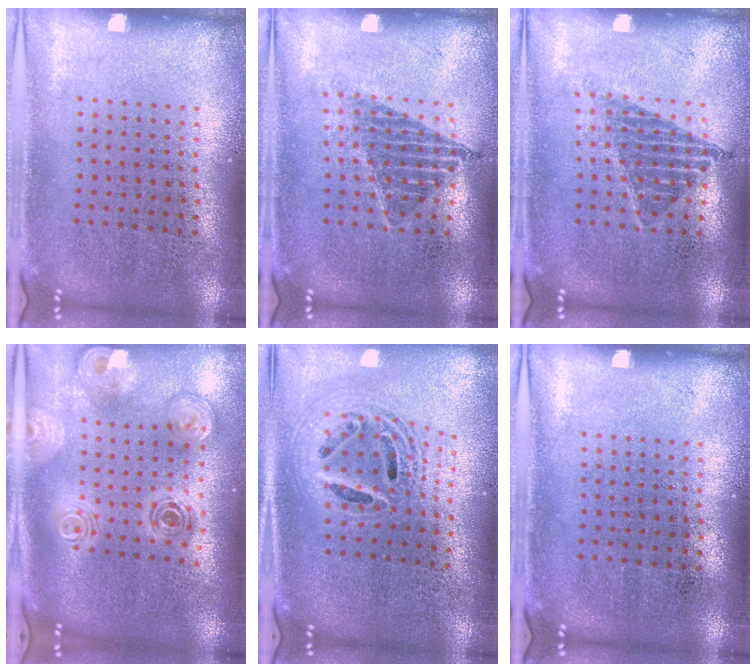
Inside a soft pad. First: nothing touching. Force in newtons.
{"total": 1.1, "press": 0.9, "slide": 0.6}
{"total": 1.1, "press": 0.9, "slide": 0.6}
{"total": 1.9, "press": 1.6, "slide": 1.0}
{"total": 2.1, "press": 1.7, "slide": 1.3}
{"total": 0.0}